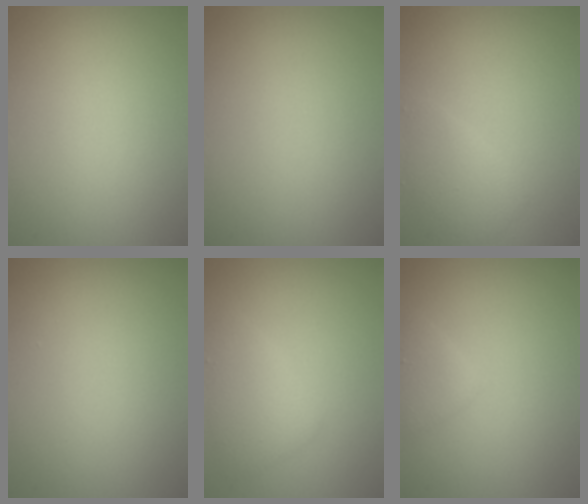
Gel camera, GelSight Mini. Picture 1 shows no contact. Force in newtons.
{"total": 0.0}
{"total": 2.0, "press": 2.0, "slide": 0.1}
{"total": 0.0}
{"total": 2.6, "press": 2.6, "slide": 0.1}
{"total": 1.5, "press": 1.5, "slide": 0.1}